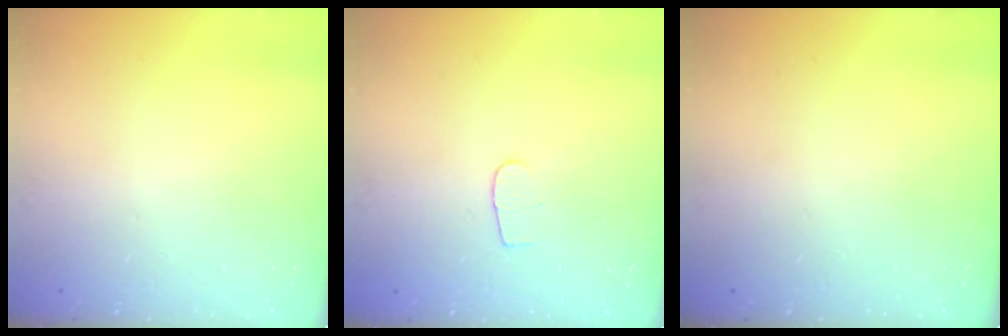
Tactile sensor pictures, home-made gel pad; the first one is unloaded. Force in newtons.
{"total": 3.6, "press": 3.6, "slide": 0.4}
{"total": 0.0}